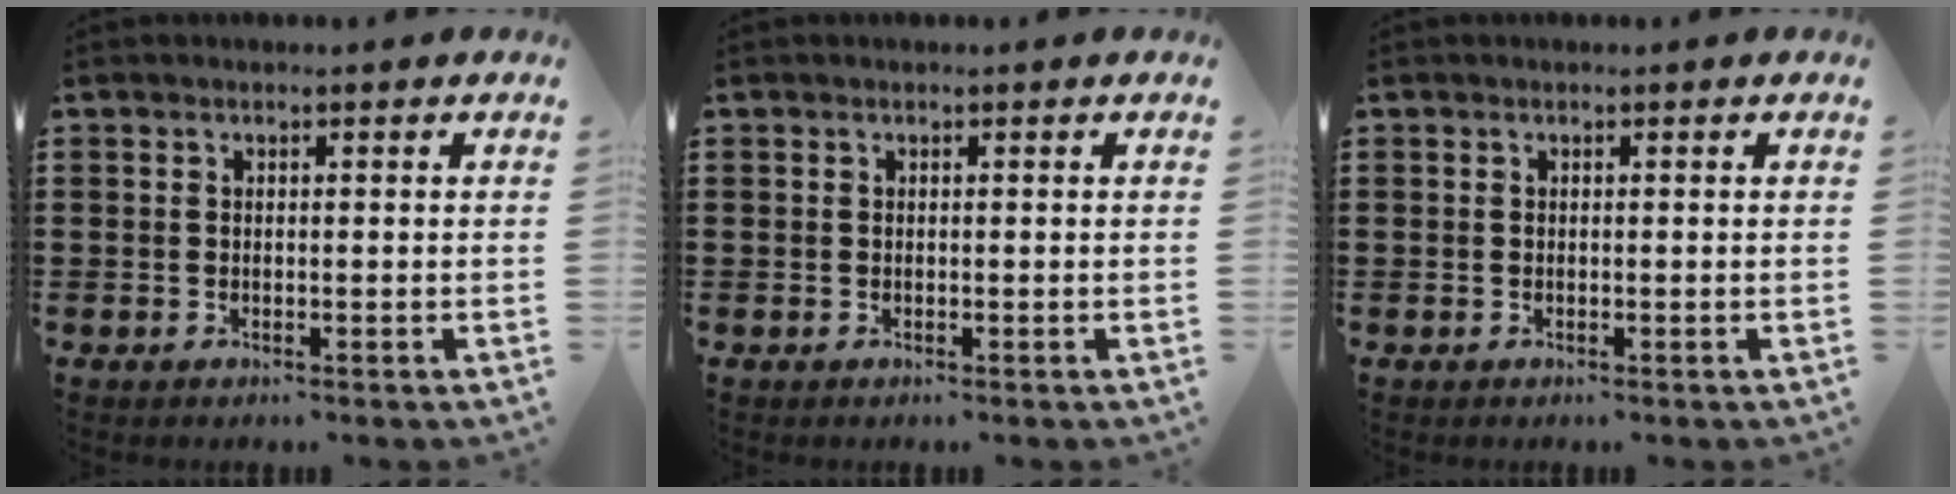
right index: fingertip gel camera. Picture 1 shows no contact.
{"total": 0.0}
{"total": 0.0}